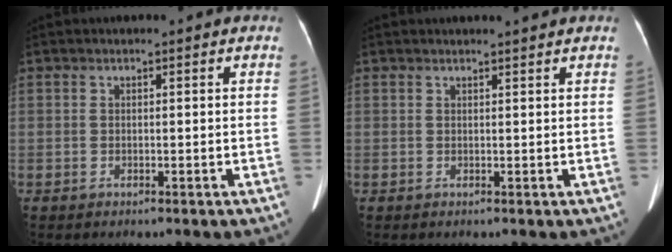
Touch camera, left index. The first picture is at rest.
{"total": 2.0, "force": [1.9, -0.3, 0.6], "torque": [-0.010, 0.007, 0.027]}